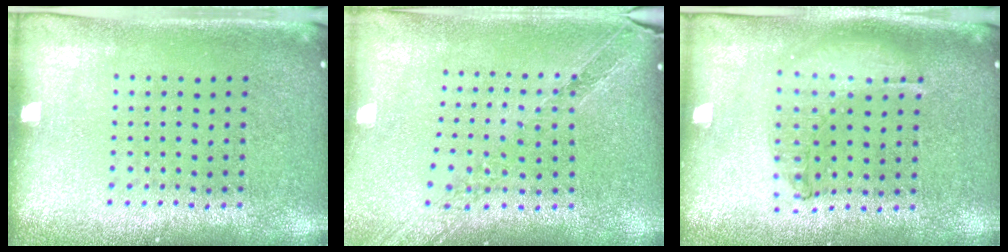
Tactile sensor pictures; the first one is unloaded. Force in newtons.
{"total": 1.1, "press": 1.1, "slide": 0.2}
{"total": 0.9, "press": 0.9, "slide": 0.2}